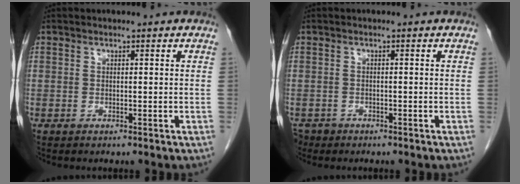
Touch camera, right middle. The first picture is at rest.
{"total": 1.8, "force": [-1.4, 1.1, 0.0], "torque": [-0.004, 0.001, -0.023]}